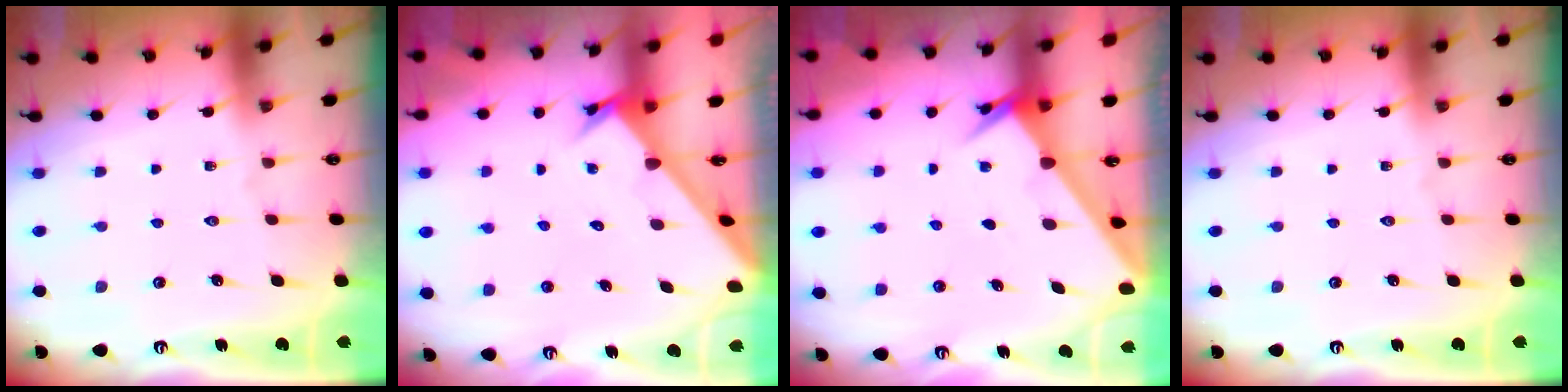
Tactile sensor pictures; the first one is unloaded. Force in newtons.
{"total": 2.6, "press": 2.6, "slide": 0.3}
{"total": 2.5, "press": 2.5, "slide": 0.3}
{"total": 0.0}